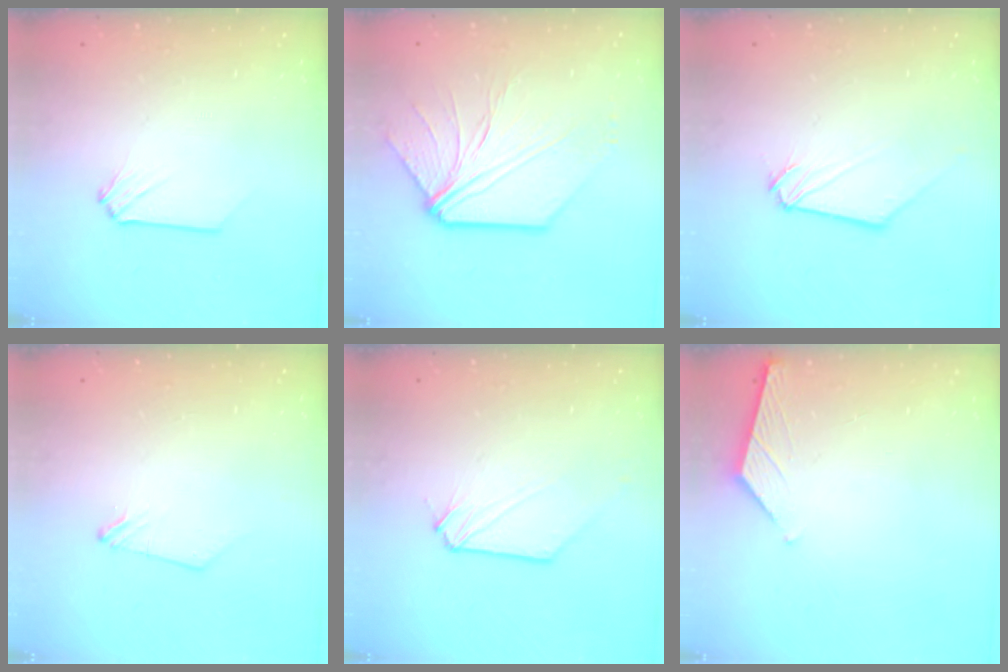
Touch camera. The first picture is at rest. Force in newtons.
{"total": 8.7, "press": 8.6, "slide": 1.0}
{"total": 0.9, "press": 0.9, "slide": 0.2}
{"total": 0.0}
{"total": 0.6, "press": 0.6, "slide": 0.1}
{"total": 1.2, "press": 1.1, "slide": 0.2}